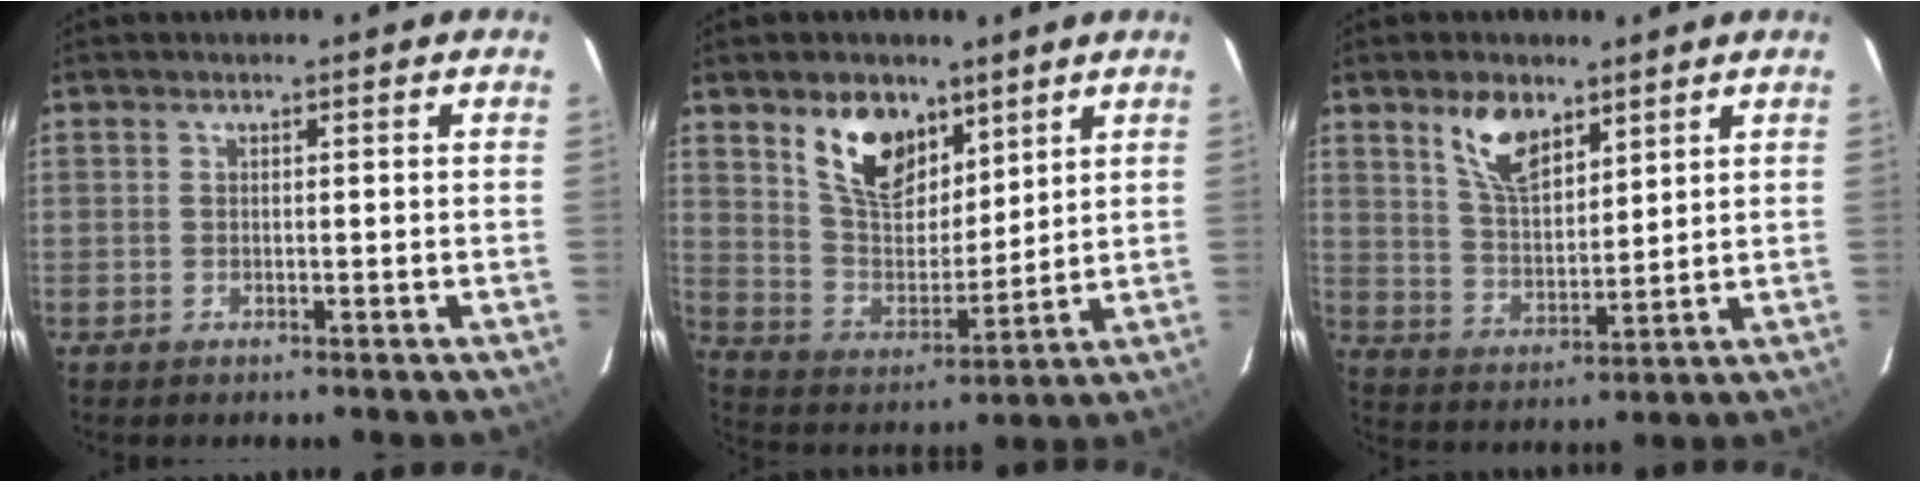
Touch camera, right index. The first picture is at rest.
{"total": 12.6, "force": [7.6, 7.1, 7.1], "torque": [-0.129, 0.006, 0.149]}
{"total": 9.1, "force": [5.6, 4.4, 5.6], "torque": [-0.099, 0.009, 0.112]}